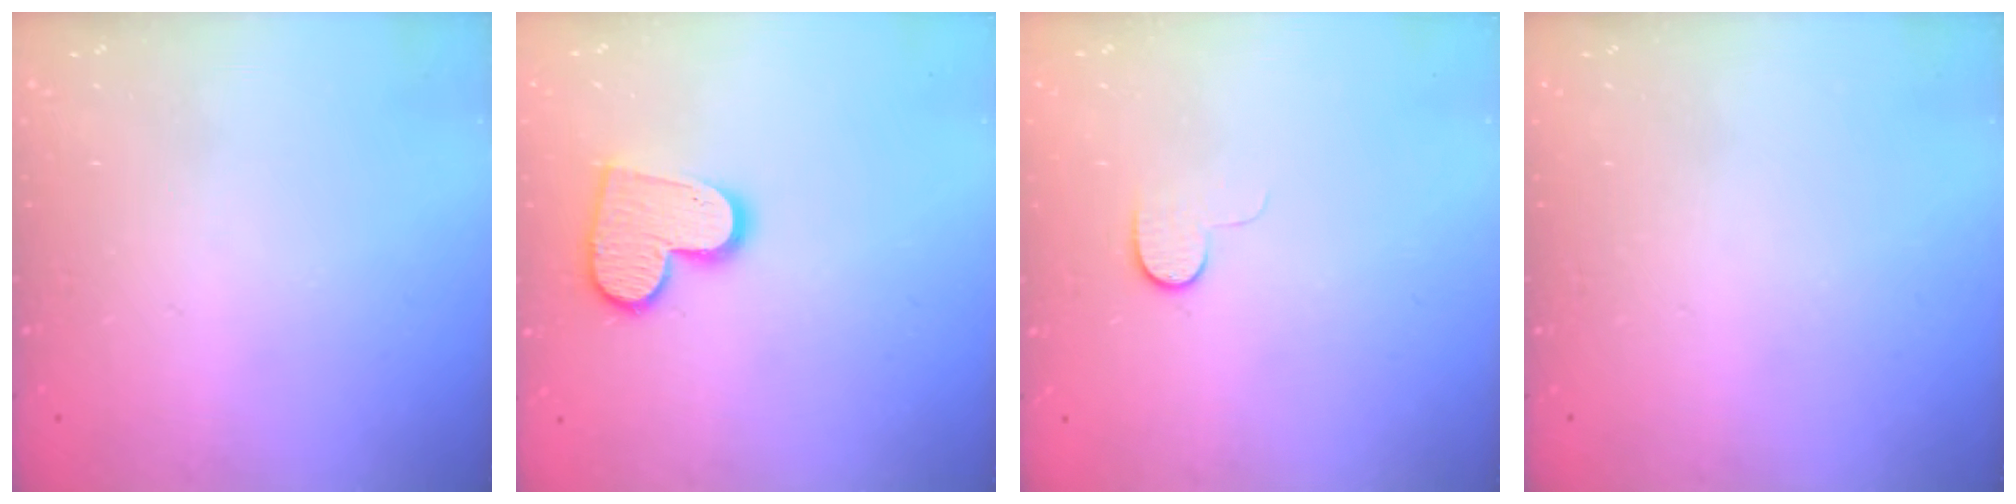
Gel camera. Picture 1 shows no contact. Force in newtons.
{"total": 11.8, "press": 11.8, "slide": 0.8}
{"total": 4.8, "press": 4.7, "slide": 0.5}
{"total": 0.0}